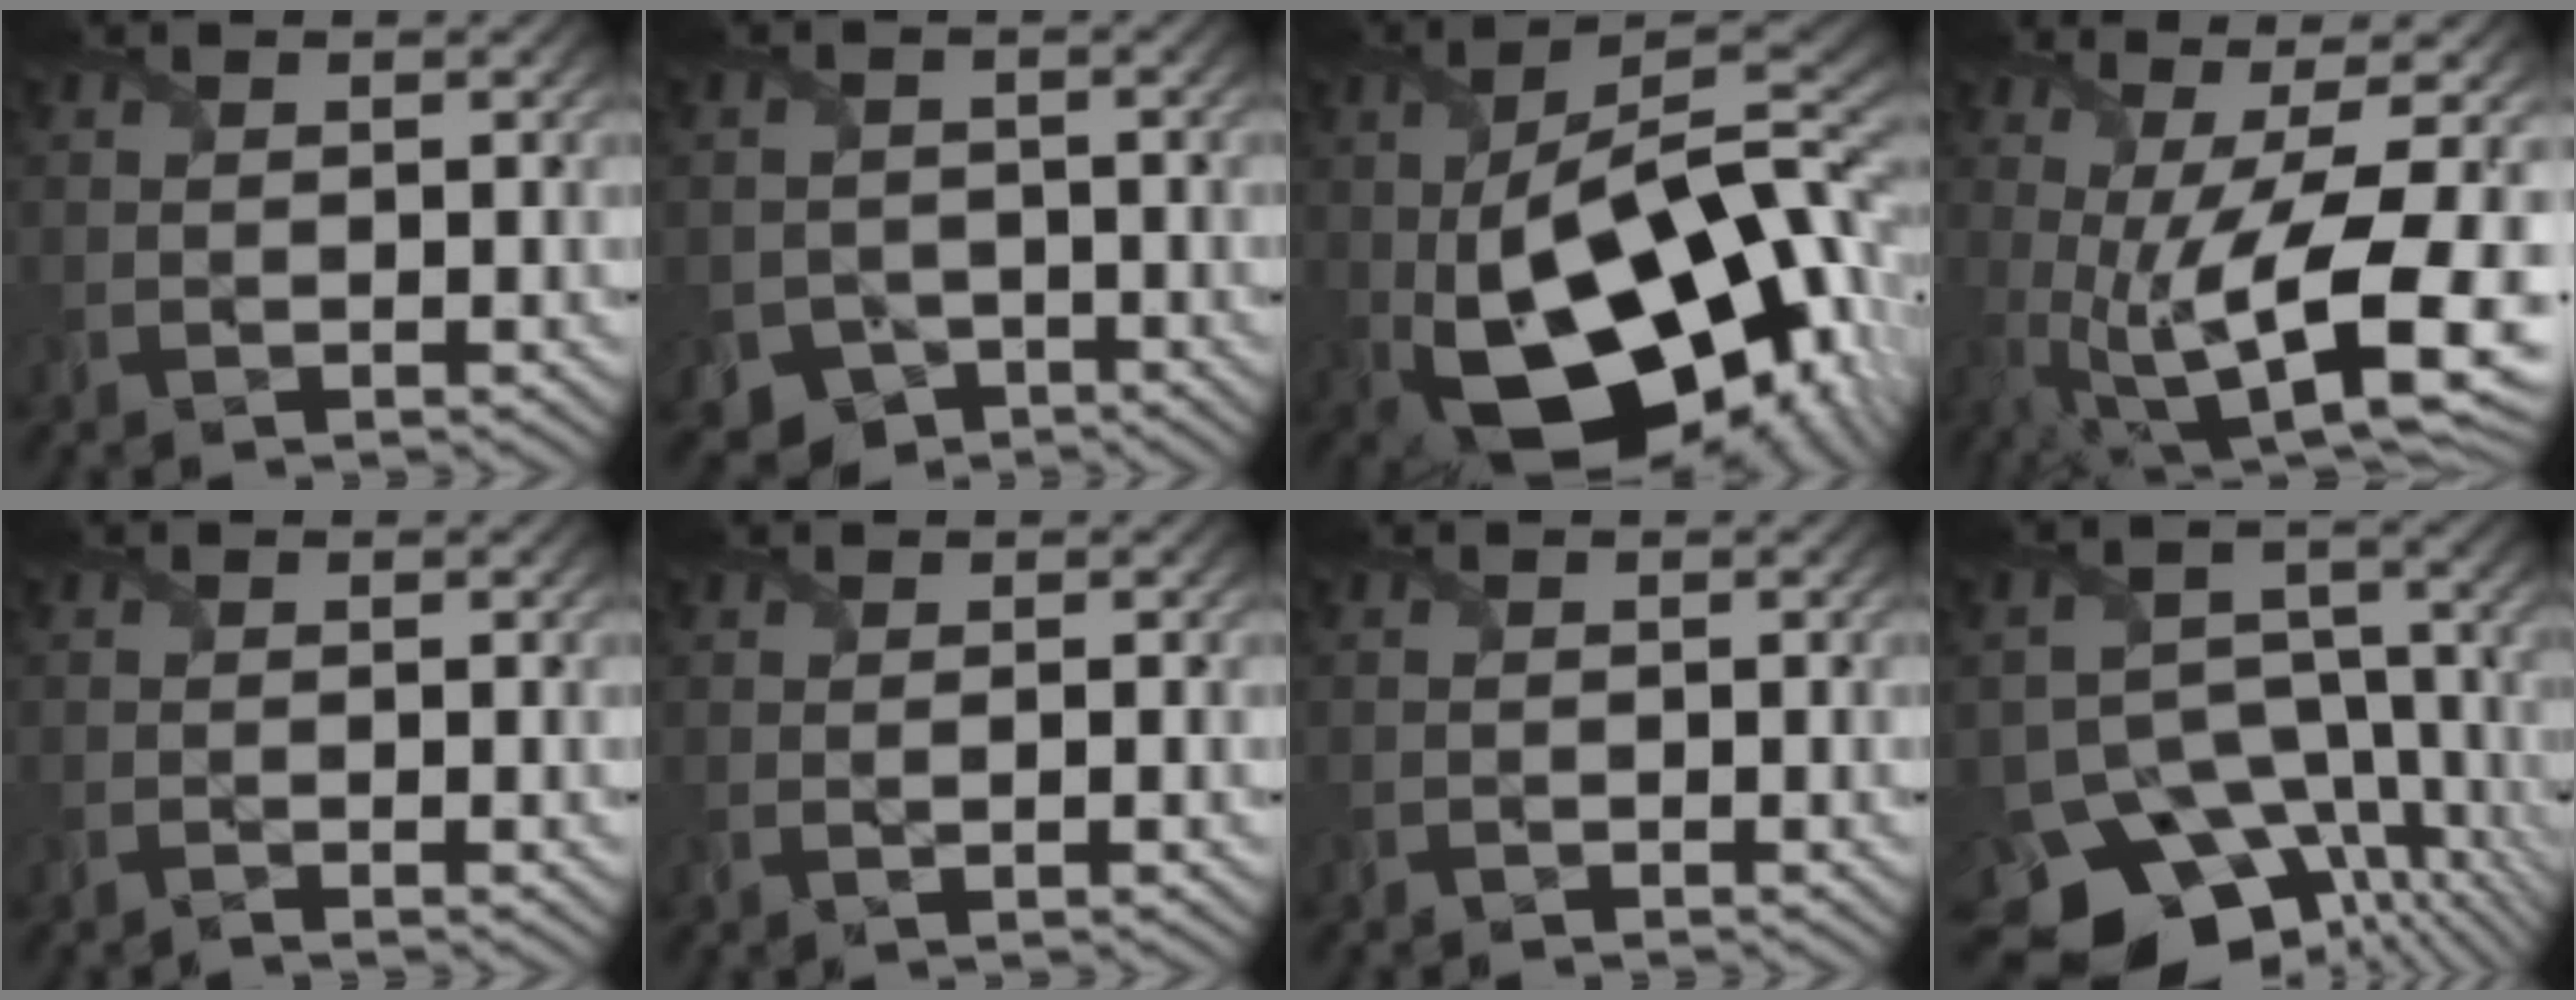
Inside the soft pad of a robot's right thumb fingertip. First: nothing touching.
{"total": 4.5, "force": [-3.0, 3.3, 0.9], "torque": [-0.011, -0.009, -0.046]}
{"total": 22.1, "force": [-3.1, 11.8, 18.5], "torque": [-0.300, -0.030, -0.038]}
{"total": 15.0, "force": [-1.3, 3.6, 14.5], "torque": [-0.254, -0.005, 0.004]}
{"total": 0.5, "force": [-0.5, -0.1, 0.1], "torque": [0.000, -0.001, -0.011]}
{"total": 1.0, "force": [0.0, 0.1, 1.0], "torque": [-0.019, -0.002, 0.000]}
{"total": 0.7, "force": [-0.6, 0.2, -0.3], "torque": [0.009, -0.002, -0.011]}
{"total": 16.2, "force": [-10.7, 10.1, 6.7], "torque": [-0.130, -0.042, -0.134]}